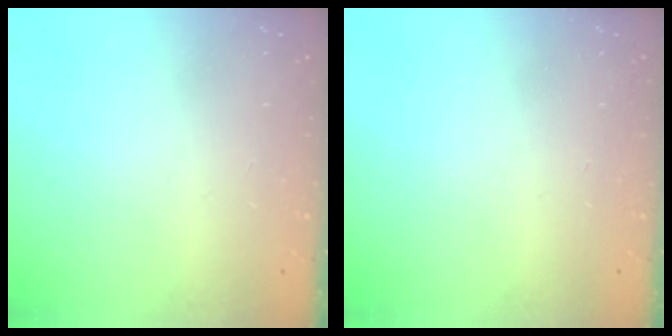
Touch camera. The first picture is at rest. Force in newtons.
{"total": 0.0}